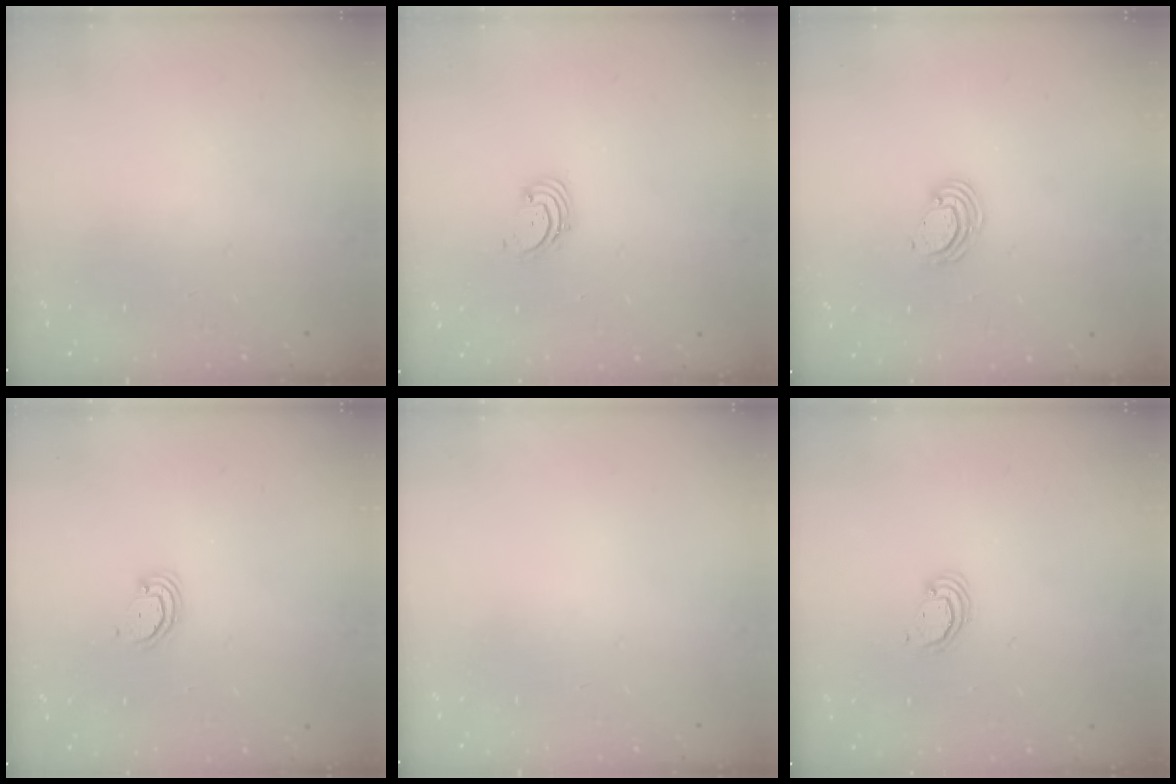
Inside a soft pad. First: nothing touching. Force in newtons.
{"total": 1.6, "press": 1.6, "slide": 0.2}
{"total": 5.5, "press": 5.5, "slide": 0.2}
{"total": 2.9, "press": 2.9, "slide": 0.3}
{"total": 0.0}
{"total": 2.5, "press": 2.5, "slide": 0.2}